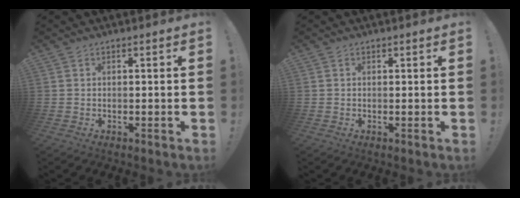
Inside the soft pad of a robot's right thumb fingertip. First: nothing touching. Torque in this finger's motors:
{"motor_torque": [-0.14, 0.04, 0.14, -0.03, -0.03]}